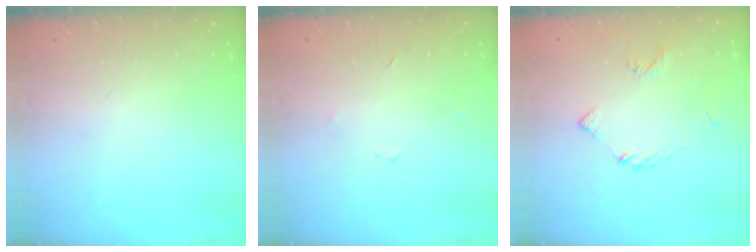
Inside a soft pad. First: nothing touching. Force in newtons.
{"total": 2.4, "press": 2.4, "slide": 0.3}
{"total": 4.4, "press": 4.3, "slide": 0.7}